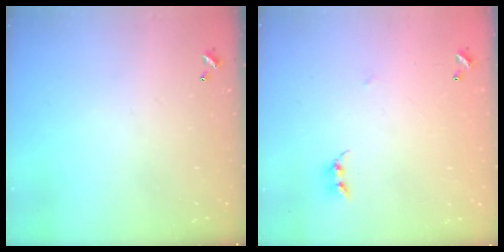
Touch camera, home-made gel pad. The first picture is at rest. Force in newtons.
{"total": 5.1, "press": 5.0, "slide": 0.5}